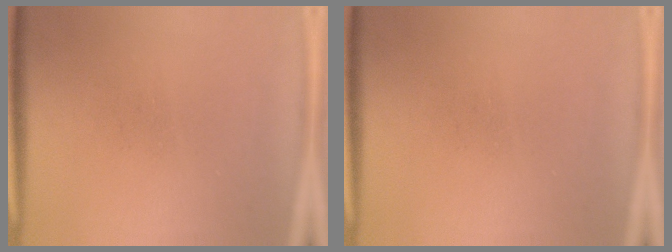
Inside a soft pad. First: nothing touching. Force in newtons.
{"total": 0.0}